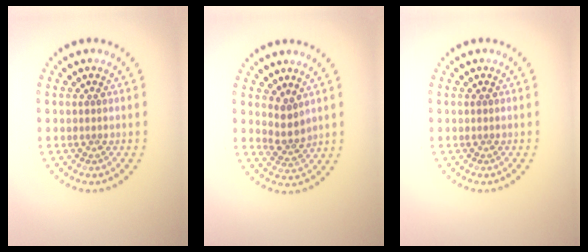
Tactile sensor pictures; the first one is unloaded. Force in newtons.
{"total": 2.0, "press": 1.5, "slide": 1.4}
{"total": 0.0}